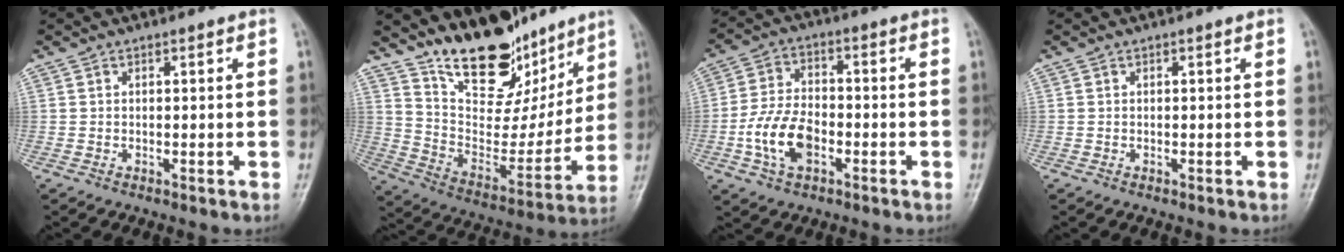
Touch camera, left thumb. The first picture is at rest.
{"total": 19.3, "force": [14.4, 9.3, 9.0], "torque": [-0.080, -0.084, 0.245]}
{"total": 10.0, "force": [-3.2, 6.1, 7.2], "torque": [-0.135, 0.017, -0.064]}
{"total": 0.0}